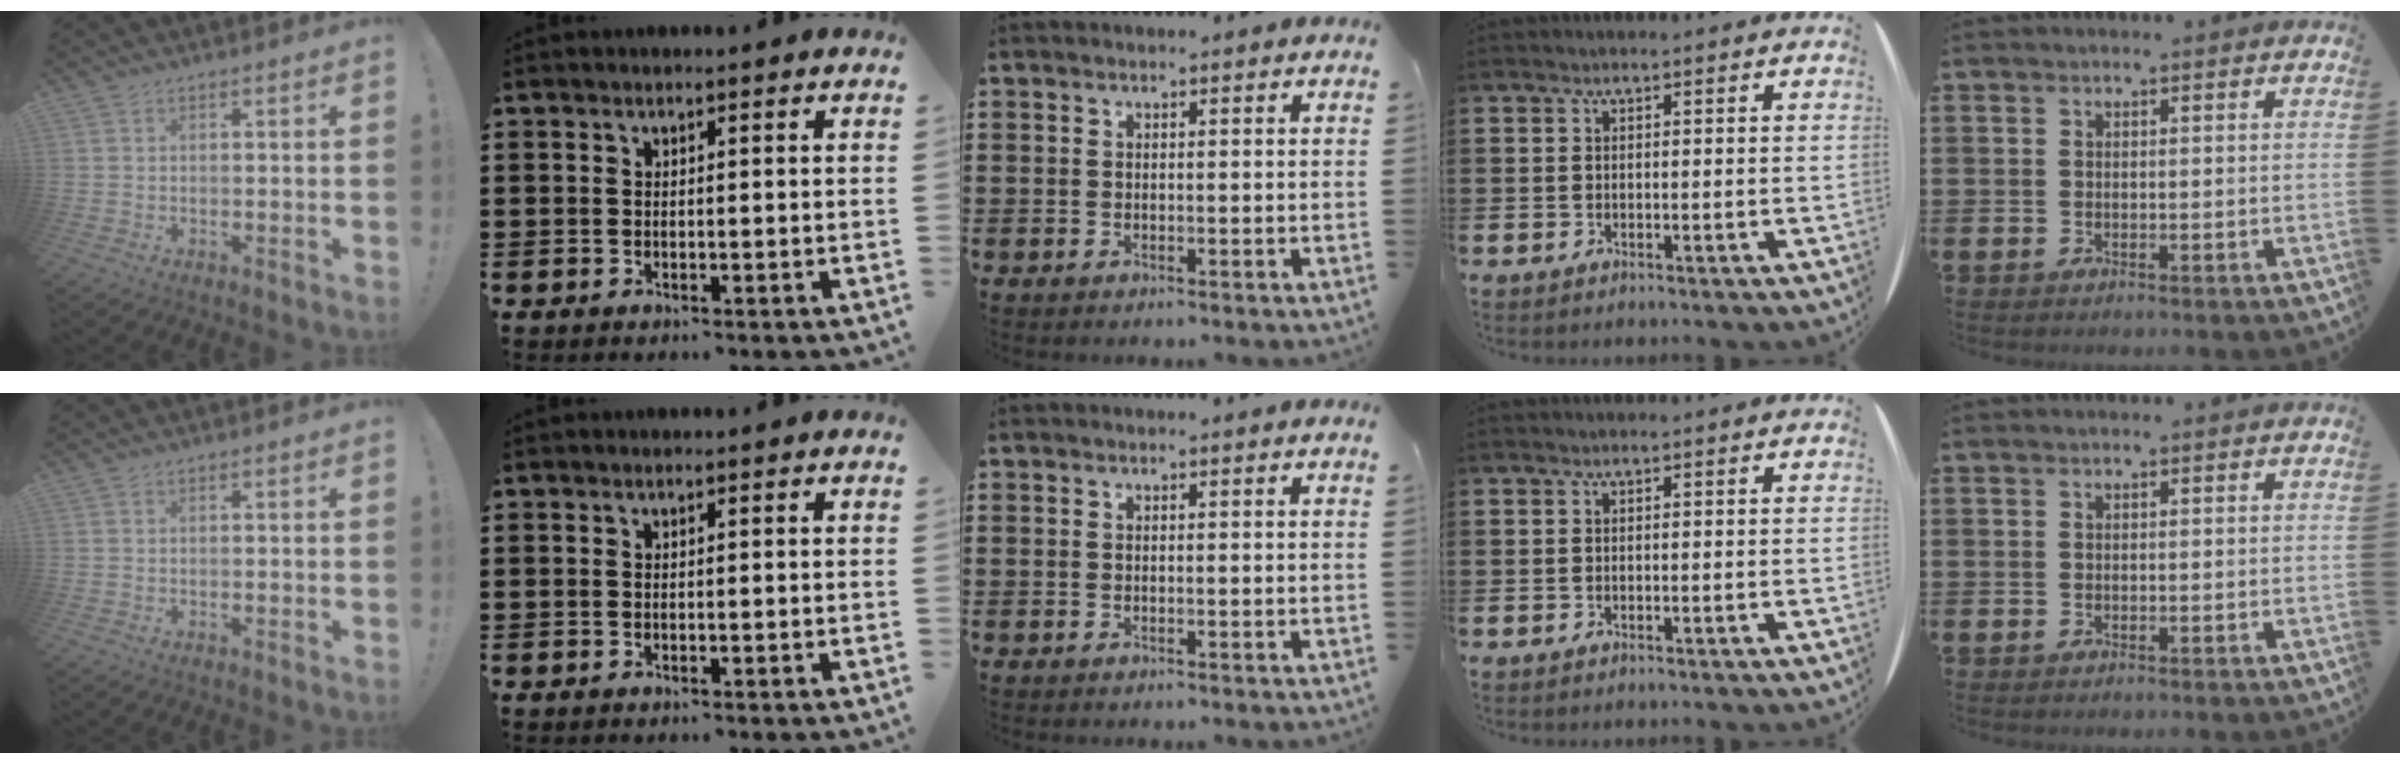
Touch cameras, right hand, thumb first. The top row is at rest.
{}